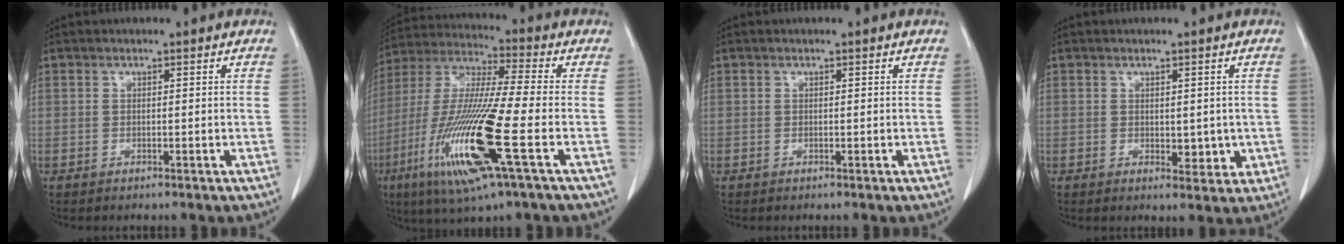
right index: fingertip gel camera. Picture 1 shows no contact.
{"total": 18.6, "force": [-6.4, 0.8, 17.5], "torque": [-0.375, -0.028, -0.124]}
{"total": 0.0}
{"total": 3.6, "force": [-0.1, 2.1, 3.0], "torque": [-0.030, -0.006, 0.007]}